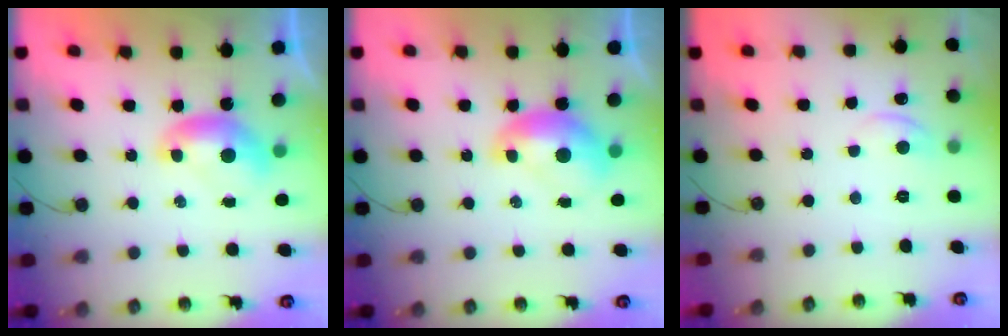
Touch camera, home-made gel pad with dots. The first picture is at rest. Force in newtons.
{"total": 1.8, "press": 1.8, "slide": 0.2}
{"total": 1.6, "press": 1.5, "slide": 0.6}